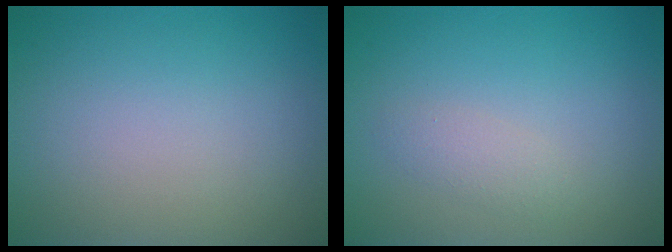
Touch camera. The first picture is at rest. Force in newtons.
{"total": 1.4, "press": 1.4, "slide": 0.1}